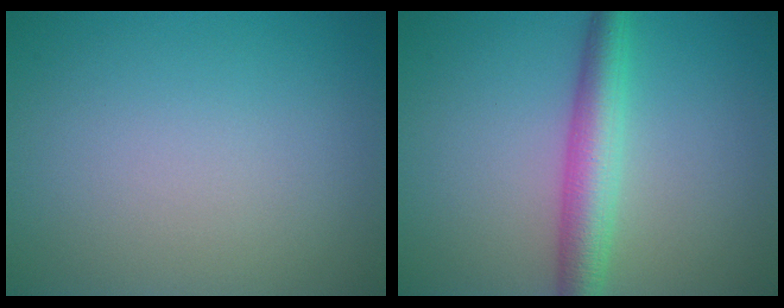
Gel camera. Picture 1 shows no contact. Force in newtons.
{"total": 4.6, "press": 4.6, "slide": 0.1}